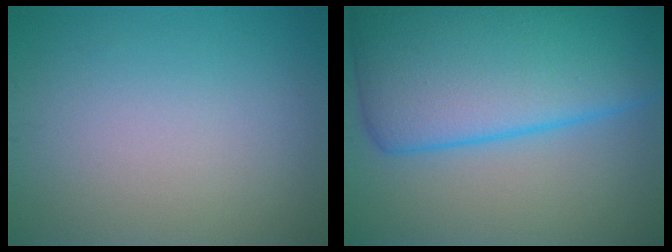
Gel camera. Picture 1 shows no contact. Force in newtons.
{"total": 14.6, "press": 14.6, "slide": 0.4}